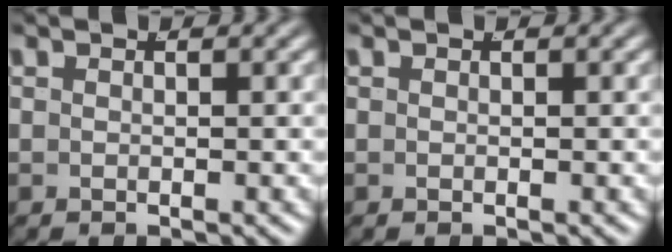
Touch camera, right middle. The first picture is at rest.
{"total": 0.0}